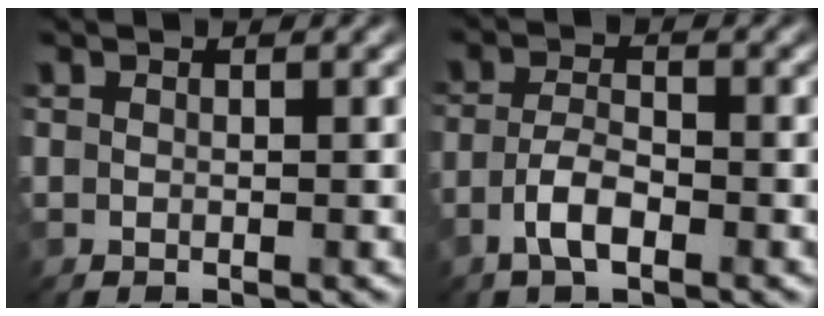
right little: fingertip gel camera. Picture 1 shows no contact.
{"total": 3.0, "force": [-1.6, 1.0, 2.3], "torque": [-0.051, 0.006, -0.038]}